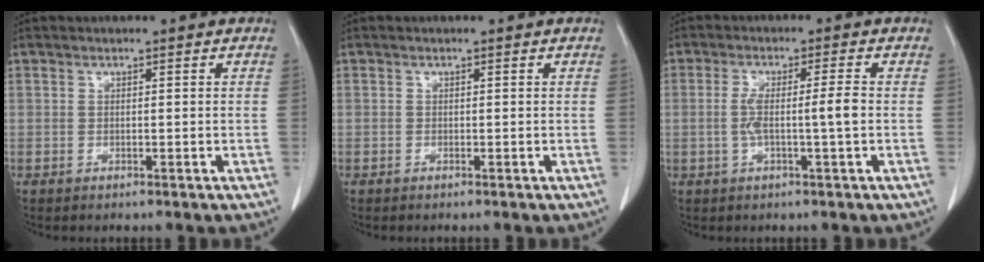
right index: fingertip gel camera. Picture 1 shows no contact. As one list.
[{"total": 0.0}, {"total": 4.7, "force": [-0.7, -0.3, 4.6], "torque": [-0.094, 0.009, -0.009]}]